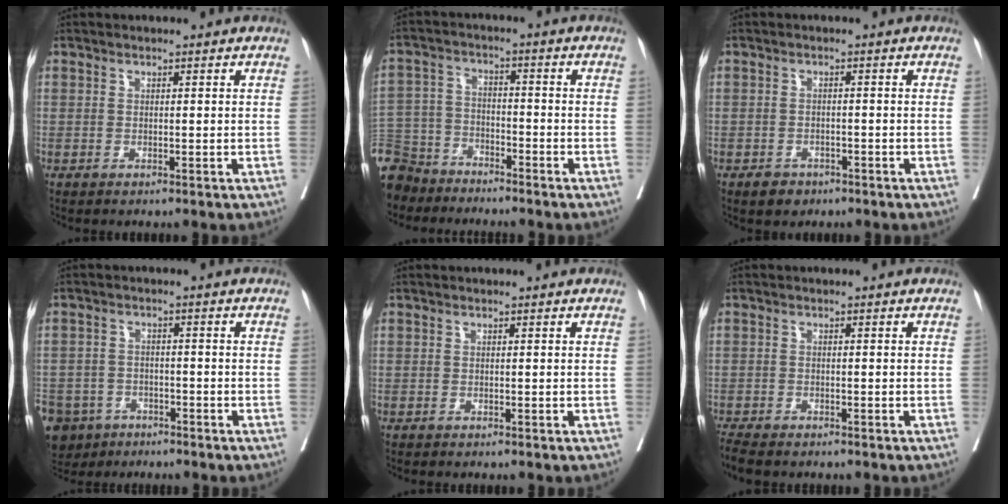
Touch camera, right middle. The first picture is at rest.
{"total": 12.7, "force": [-10.9, 5.9, 2.3], "torque": [-0.074, 0.002, -0.206]}
{"total": 2.4, "force": [-1.7, 1.6, 0.6], "torque": [-0.013, 0.003, -0.021]}
{"total": 13.0, "force": [-8.3, 9.2, 4.0], "torque": [-0.125, -0.008, -0.124]}
{"total": 0.0}
{"total": 4.9, "force": [-4.2, 1.2, 2.2], "torque": [-0.039, -0.012, -0.069]}